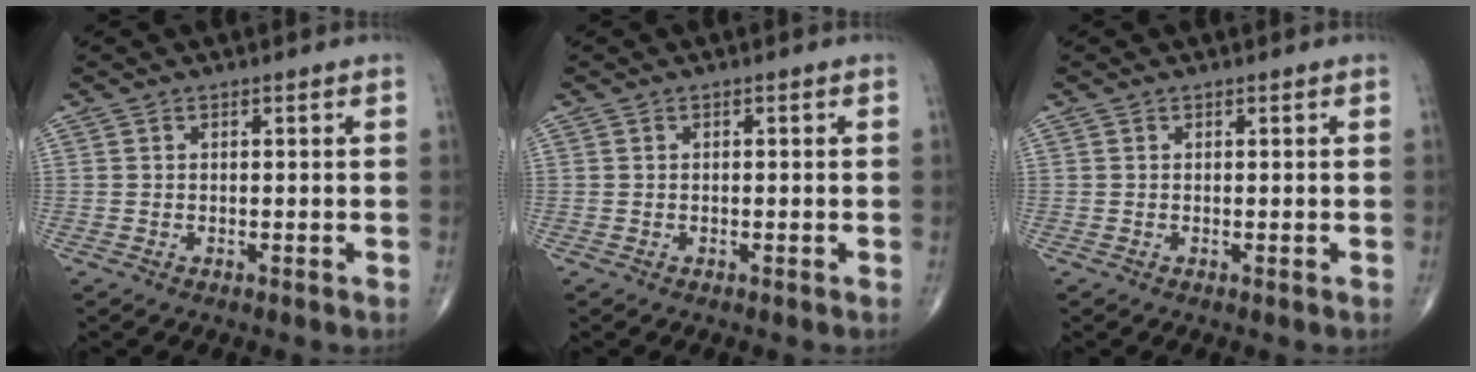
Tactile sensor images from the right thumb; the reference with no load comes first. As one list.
[{"total": 0.0}, {"total": 0.0}]